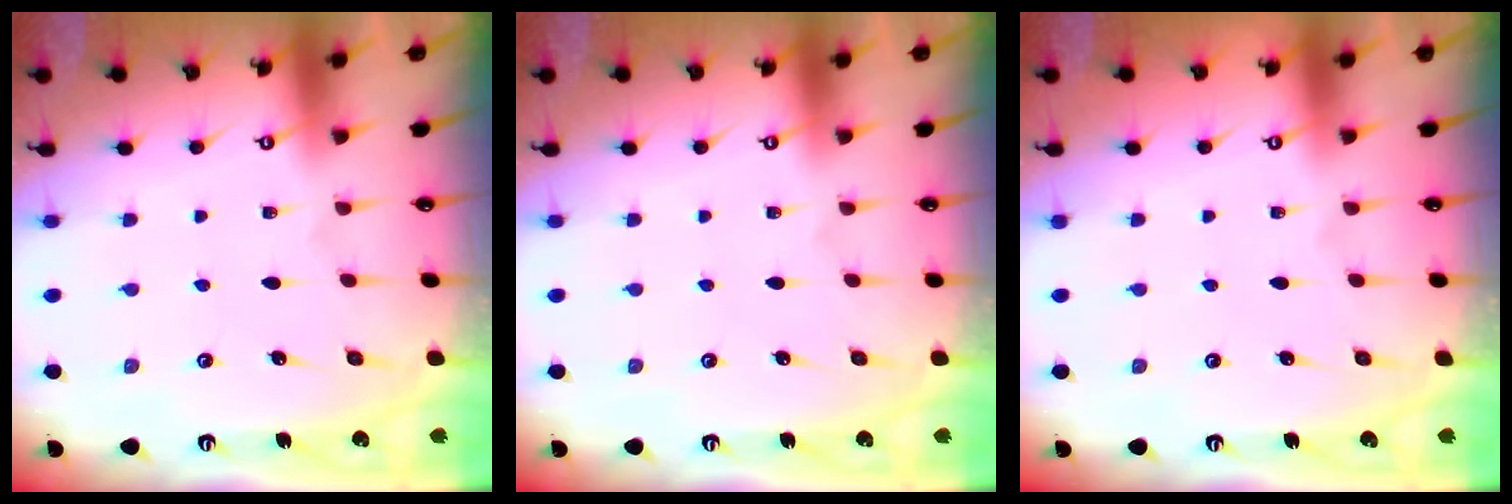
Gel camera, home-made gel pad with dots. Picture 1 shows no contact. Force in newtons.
{"total": 0.0}
{"total": 0.0}